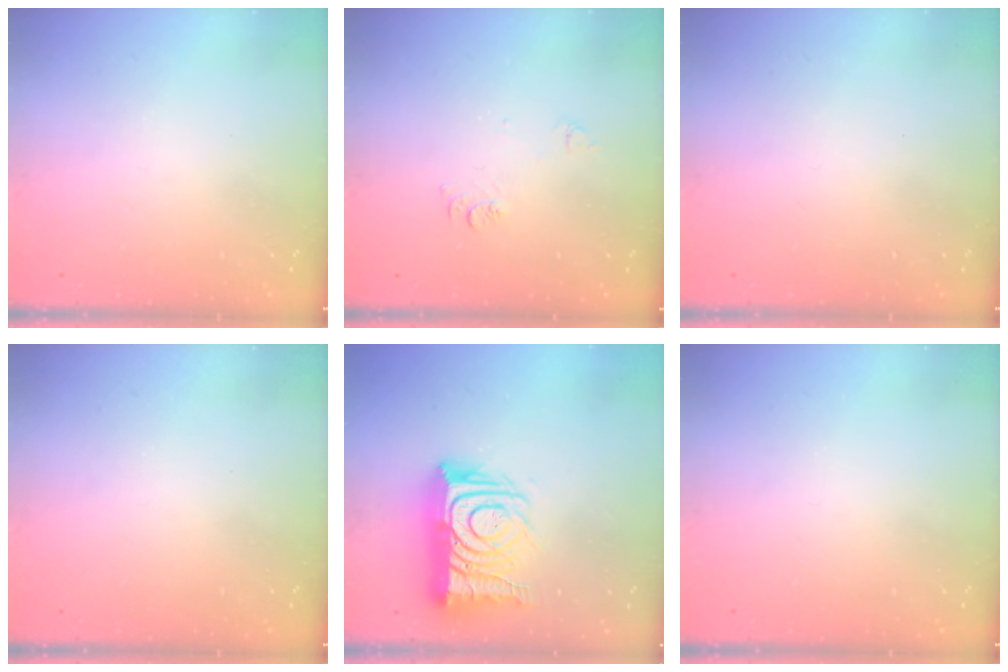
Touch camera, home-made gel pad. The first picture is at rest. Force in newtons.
{"total": 7.4, "press": 7.3, "slide": 0.8}
{"total": 1.8, "press": 1.8, "slide": 0.2}
{"total": 0.0}
{"total": 17.6, "press": 17.5, "slide": 1.6}
{"total": 0.0}